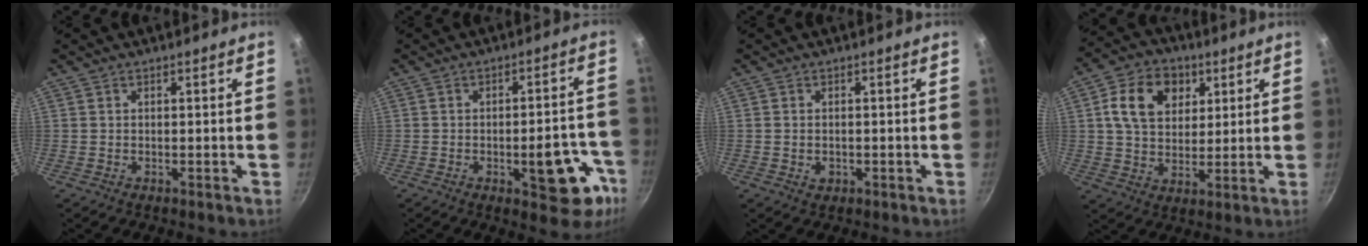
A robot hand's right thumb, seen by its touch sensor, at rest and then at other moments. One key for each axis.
{"total": 12.9, "fx": -5.0, "fy": 5.7, "fz": 10.4, "tx": -0.073, "ty": 0.033, "tz": -0.059}
{"total": 1.9, "fx": -0.4, "fy": 1.4, "fz": 1.2, "tx": -0.018, "ty": 0.000, "tz": -0.006}
{"total": 12.8, "fx": 4.2, "fy": 9.6, "fz": 7.5, "tx": -0.106, "ty": -0.001, "tz": 0.064}